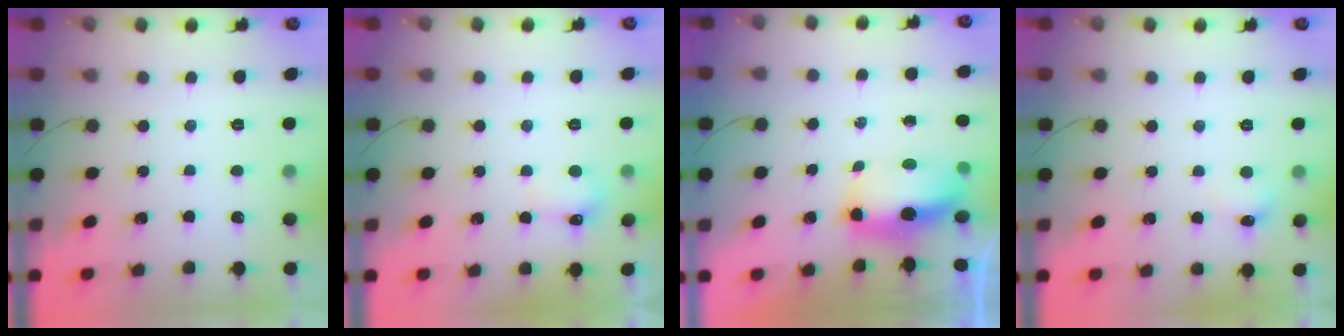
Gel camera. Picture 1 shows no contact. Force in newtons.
{"total": 5.5, "press": 5.3, "slide": 1.4}
{"total": 9.1, "press": 8.0, "slide": 4.3}
{"total": 5.8, "press": 5.5, "slide": 1.7}